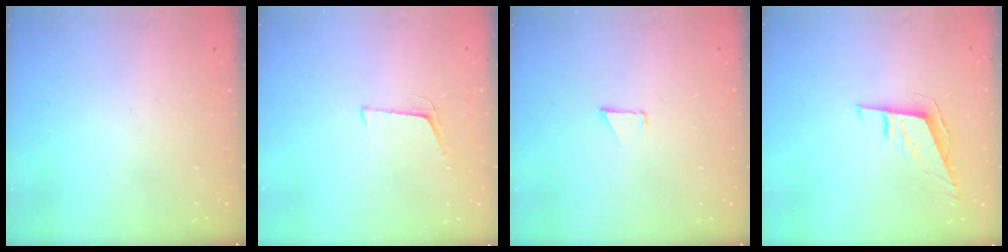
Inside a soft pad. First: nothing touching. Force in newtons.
{"total": 4.2, "press": 3.5, "slide": 2.3}
{"total": 0.9, "press": 0.8, "slide": 0.1}
{"total": 6.9, "press": 6.3, "slide": 2.8}